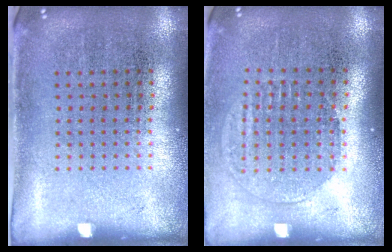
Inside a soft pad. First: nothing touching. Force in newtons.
{"total": 1.4, "press": 1.2, "slide": 0.7}